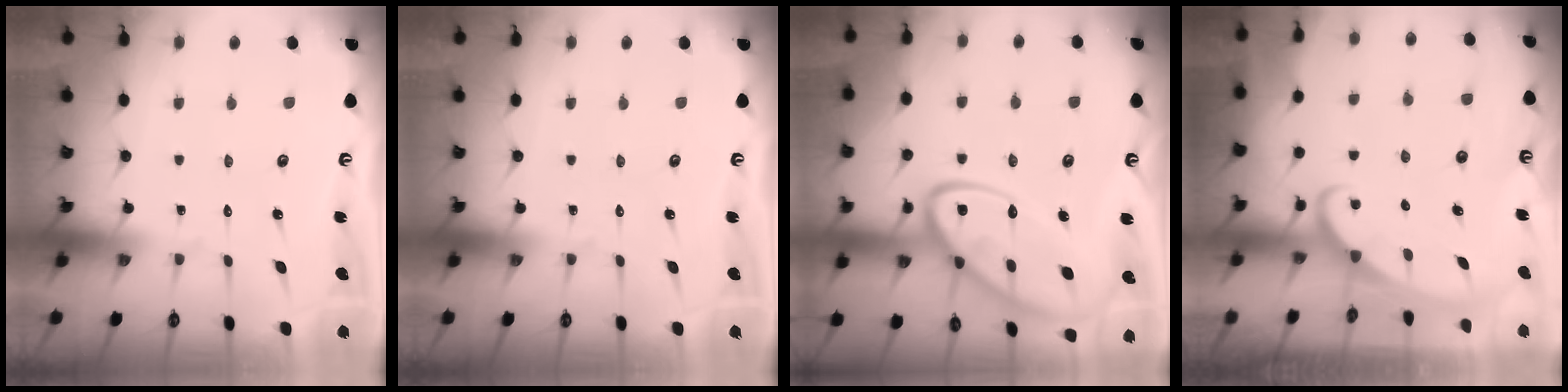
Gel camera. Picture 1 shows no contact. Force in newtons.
{"total": 0.0}
{"total": 19.5, "press": 19.4, "slide": 1.8}
{"total": 2.5, "press": 2.5, "slide": 0.3}